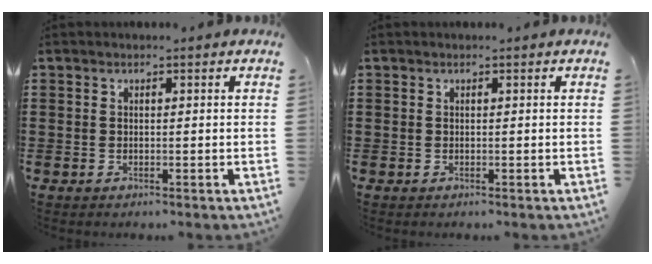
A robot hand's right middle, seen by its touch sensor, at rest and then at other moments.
{"total": 0.0}